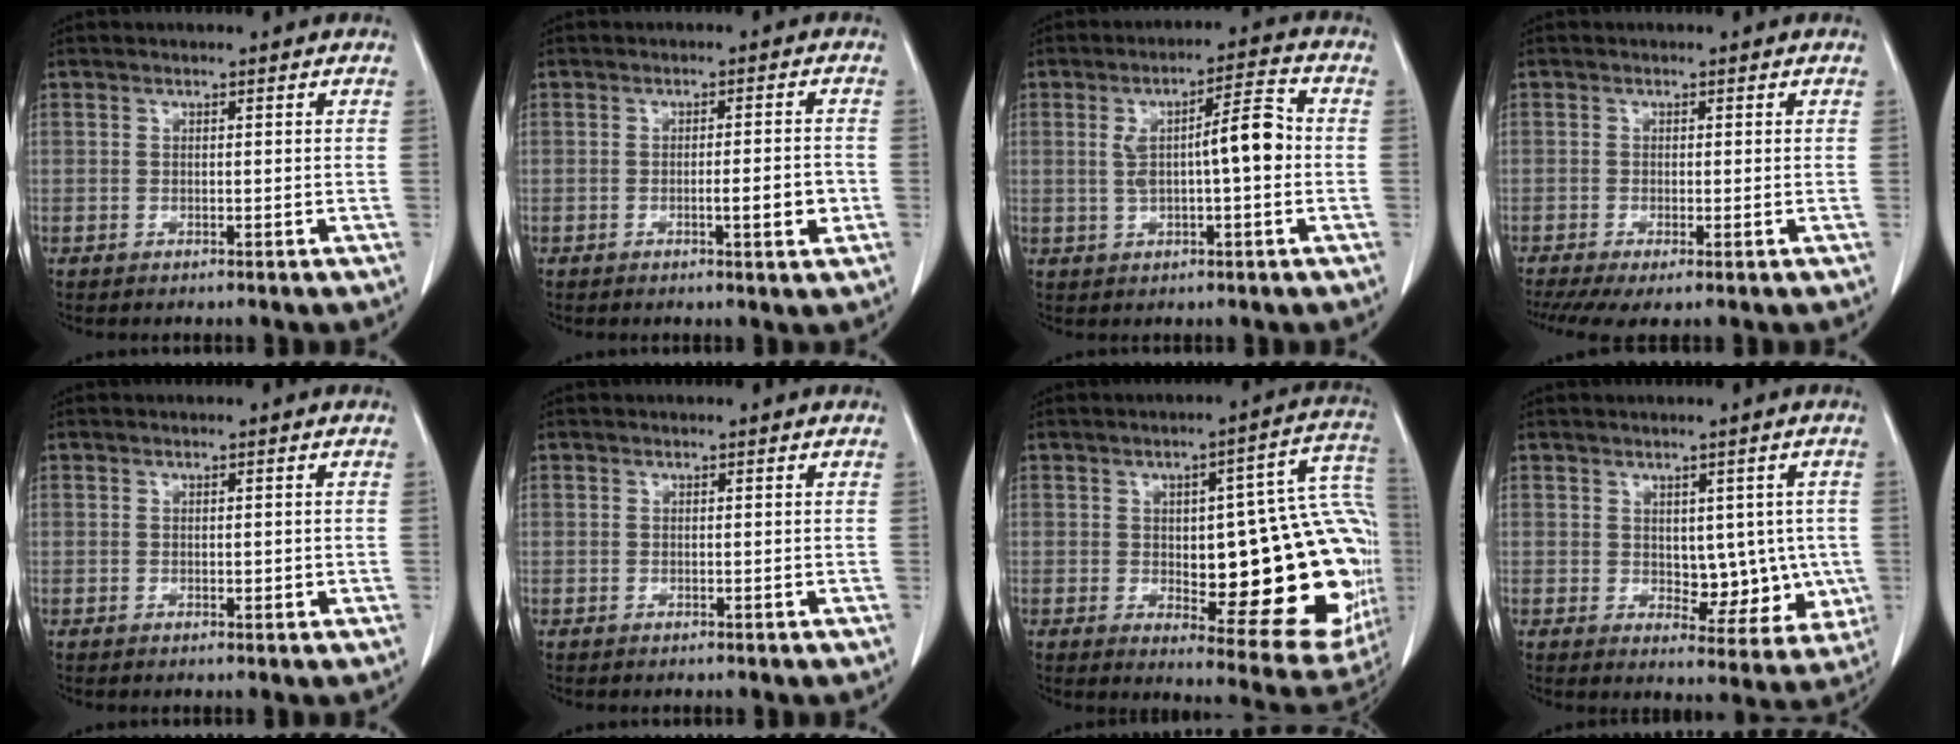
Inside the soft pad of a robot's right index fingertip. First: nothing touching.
{"total": 4.4, "force": [-1.3, 0.5, 4.1], "torque": [-0.059, -0.001, -0.016]}
{"total": 8.2, "force": [0.1, 1.4, 8.0], "torque": [-0.137, 0.025, 0.002]}
{"total": 5.6, "force": [-3.5, 1.3, 4.2], "torque": [-0.074, -0.013, -0.062]}
{"total": 0.9, "force": [-0.1, 0.5, 0.7], "torque": [-0.009, 0.000, 0.000]}
{"total": 0.0}
{"total": 27.0, "force": [-1.8, 7.7, 25.8], "torque": [-0.238, 0.031, 0.002]}
{"total": 7.6, "force": [0.0, 4.5, 6.1], "torque": [-0.054, 0.003, 0.016]}